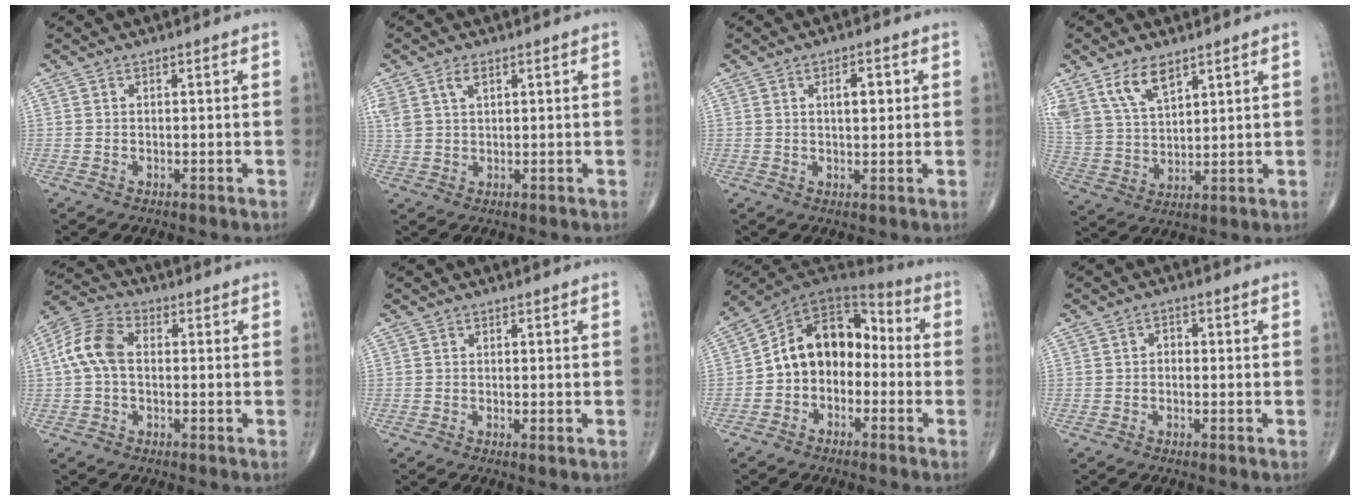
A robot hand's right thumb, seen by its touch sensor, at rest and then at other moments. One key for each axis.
{"total": 4.7, "fx": 2.3, "fy": 2.5, "fz": 3.2, "tx": -0.074, "ty": 0.004, "tz": 0.052}
{"total": 4.2, "fx": 1.1, "fy": 1.9, "fz": 3.5, "tx": -0.045, "ty": -0.003, "tz": 0.015}
{"total": 10.8, "fx": 6.9, "fy": 5.4, "fz": 6.4, "tx": -0.113, "ty": -0.023, "tz": 0.146}
{"total": 9.2, "fx": 0.3, "fy": 5.9, "fz": 7.0, "tx": -0.148, "ty": 0.027, "tz": -0.005}
{"total": 0.8, "fx": -0.2, "fy": 0.2, "fz": 0.8, "tx": -0.020, "ty": -0.004, "tz": -0.007}
{"total": 13.5, "fx": -1.8, "fy": 10.0, "fz": 9.0, "tx": -0.111, "ty": 0.061, "tz": -0.049}
{"total": 1.8, "fx": -0.2, "fy": 1.3, "fz": 1.2, "tx": -0.008, "ty": 0.009, "tz": -0.010}